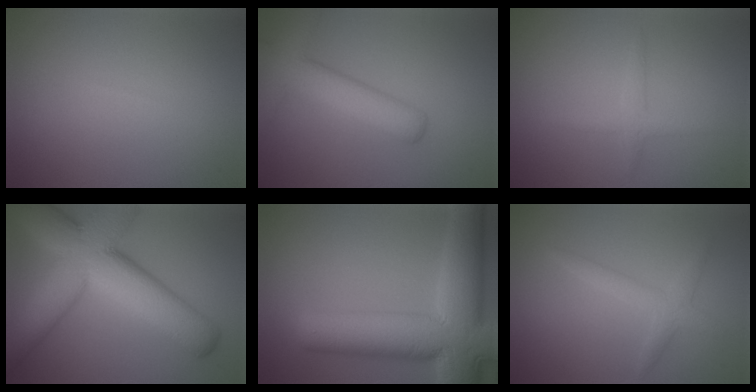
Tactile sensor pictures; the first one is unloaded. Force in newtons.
{"total": 5.3, "press": 5.3, "slide": 0.4}
{"total": 1.5, "press": 1.5, "slide": 0.0}
{"total": 13.0, "press": 13.0, "slide": 0.9}
{"total": 12.8, "press": 12.8, "slide": 0.4}
{"total": 2.0, "press": 2.0, "slide": 0.0}